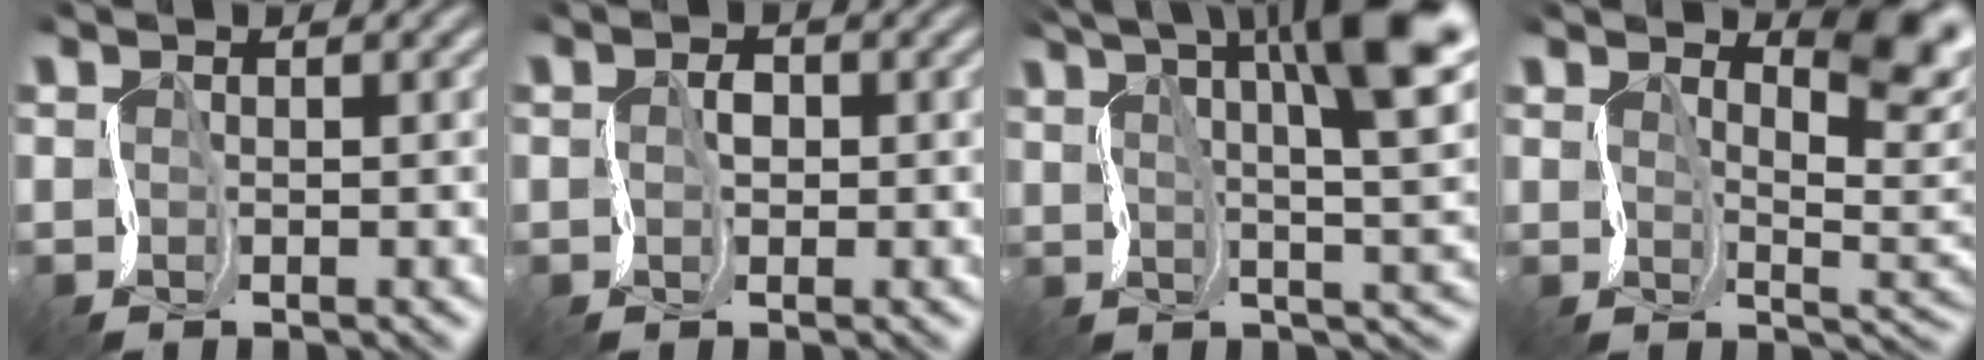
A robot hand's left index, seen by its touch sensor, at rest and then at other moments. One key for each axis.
{"total": 1.3, "fx": 0.0, "fy": 0.9, "fz": 1.0, "tx": -0.016, "ty": 0.004, "tz": -0.003}
{"total": 14.2, "fx": 6.1, "fy": 4.1, "fz": 12.1, "tx": -0.175, "ty": 0.022, "tz": 0.089}
{"total": 7.0, "fx": 4.3, "fy": 2.2, "fz": 5.0, "tx": -0.075, "ty": 0.002, "tz": 0.074}